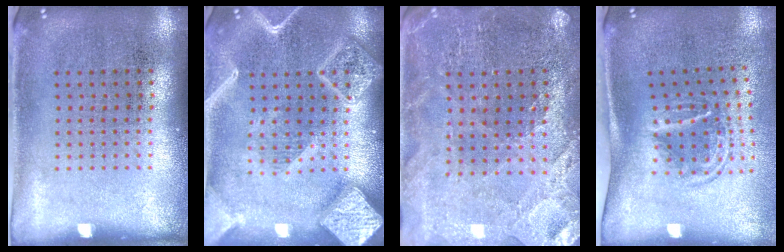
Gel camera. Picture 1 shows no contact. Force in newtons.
{"total": 4.1, "press": 4.1, "slide": 0.5}
{"total": 1.5, "press": 1.4, "slide": 0.3}
{"total": 1.8, "press": 1.2, "slide": 1.3}